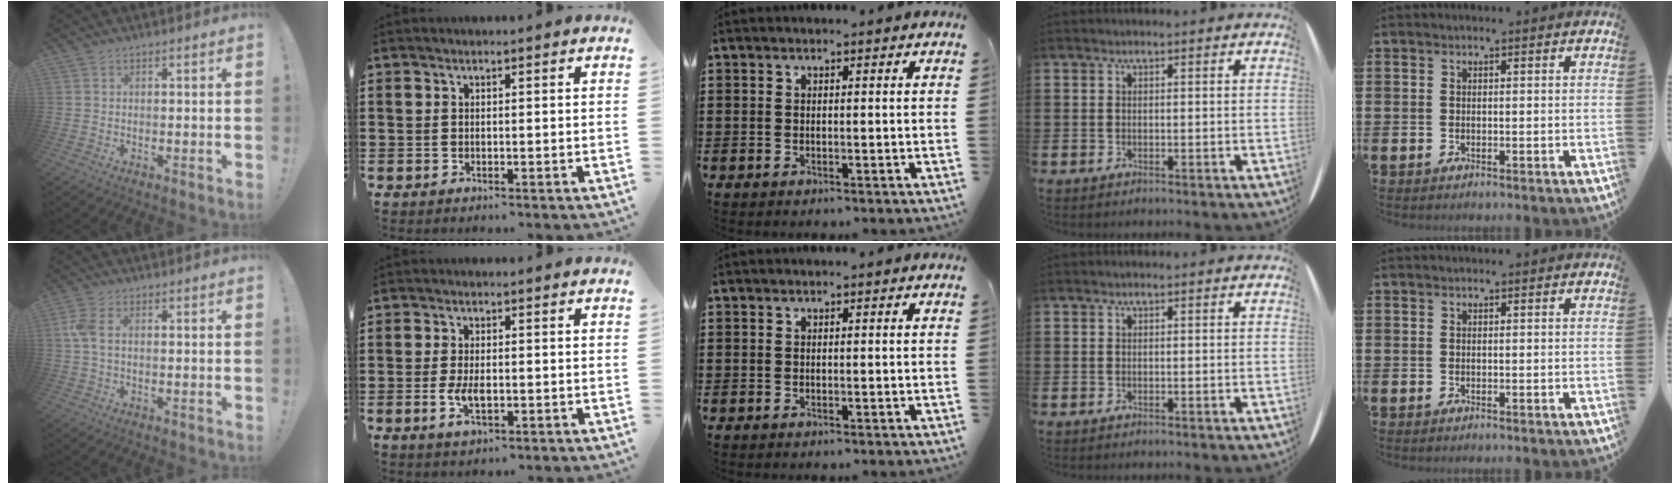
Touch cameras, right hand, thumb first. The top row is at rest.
{"thumb": {"total": 4.8, "force": [0.4, 2.4, 4.2], "torque": [-0.099, 0.009, 0.009]}, "index": {"total": 3.8, "force": [-0.7, 1.6, 3.4], "torque": [-0.069, -0.004, -0.011]}}